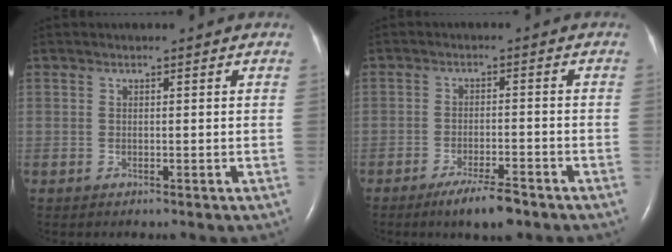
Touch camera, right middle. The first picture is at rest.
{"total": 6.0, "force": [-4.3, 0.8, 4.0], "torque": [-0.077, -0.009, -0.071]}